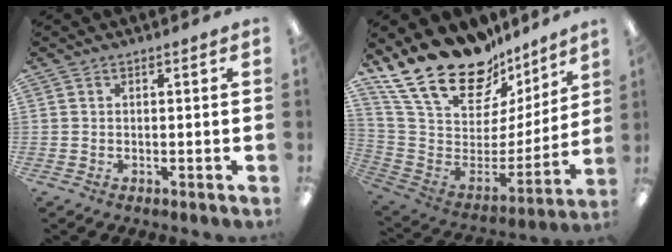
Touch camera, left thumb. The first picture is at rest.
{"total": 24.8, "force": [18.6, 11.9, 11.3], "torque": [-0.206, -0.130, 0.344]}